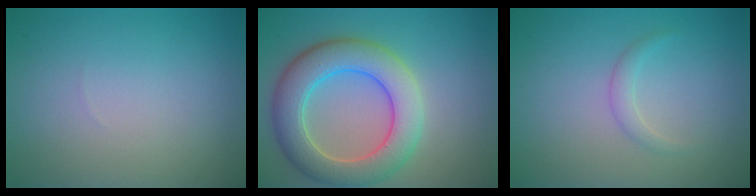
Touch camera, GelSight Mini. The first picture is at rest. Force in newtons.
{"total": 7.4, "press": 7.4, "slide": 0.5}
{"total": 1.2, "press": 1.2, "slide": 0.1}